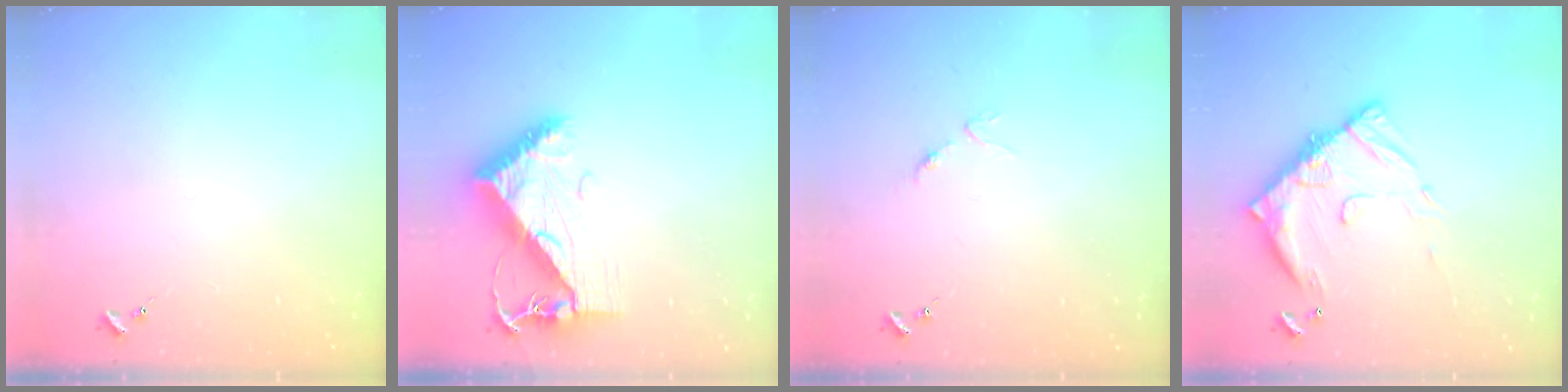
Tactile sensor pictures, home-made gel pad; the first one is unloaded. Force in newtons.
{"total": 9.5, "press": 9.4, "slide": 1.0}
{"total": 3.7, "press": 3.7, "slide": 0.3}
{"total": 14.4, "press": 14.4, "slide": 1.3}